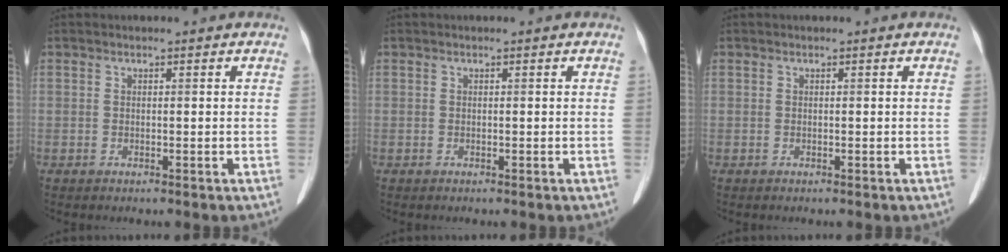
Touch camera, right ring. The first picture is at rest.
{"total": 0.0}
{"total": 0.0}